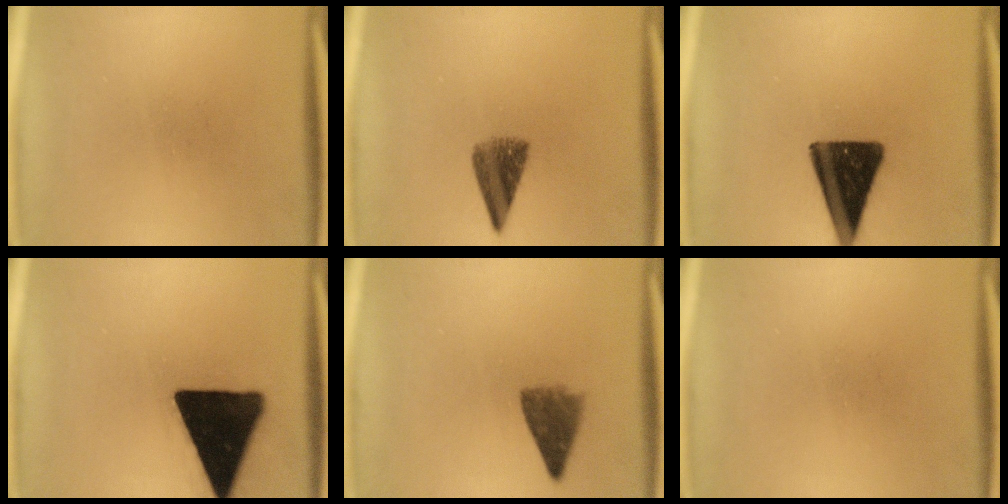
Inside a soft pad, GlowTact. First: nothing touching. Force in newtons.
{"total": 5.6}
{"total": 15.2}
{"total": 19.8}
{"total": 4.6}
{"total": 0.0}